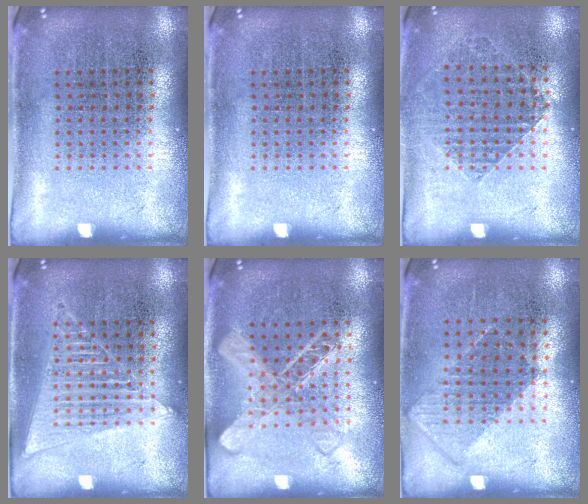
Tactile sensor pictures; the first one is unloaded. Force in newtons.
{"total": 0.0}
{"total": 0.9, "press": 0.9, "slide": 0.1}
{"total": 1.3, "press": 1.3, "slide": 0.1}
{"total": 1.6, "press": 1.6, "slide": 0.4}
{"total": 0.8, "press": 0.8, "slide": 0.3}